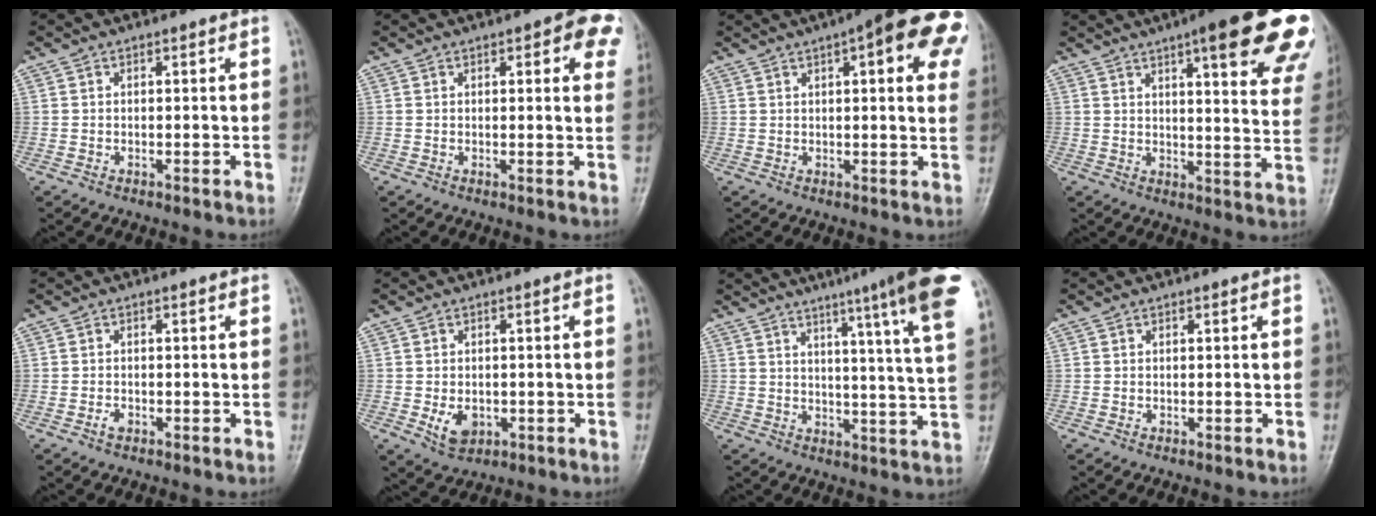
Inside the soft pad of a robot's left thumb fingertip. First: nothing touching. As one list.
[{"total": 7.7, "force": [3.4, 2.8, 6.4], "torque": [-0.043, -0.004, 0.030]}, {"total": 19.4, "force": [8.0, 5.6, 16.8], "torque": [-0.204, 0.007, 0.094]}, {"total": 23.7, "force": [13.9, 5.0, 18.6], "torque": [-0.199, -0.032, 0.165]}, {"total": 1.2, "force": [-0.7, 0.8, 0.7], "torque": [-0.013, 0.003, -0.013]}, {"total": 4.4, "force": [-1.1, 3.2, 2.9], "torque": [-0.040, -0.003, -0.009]}, {"total": 17.4, "force": [11.0, 0.4, 13.5], "torque": [-0.172, -0.046, 0.126]}, {"total": 0.0}]